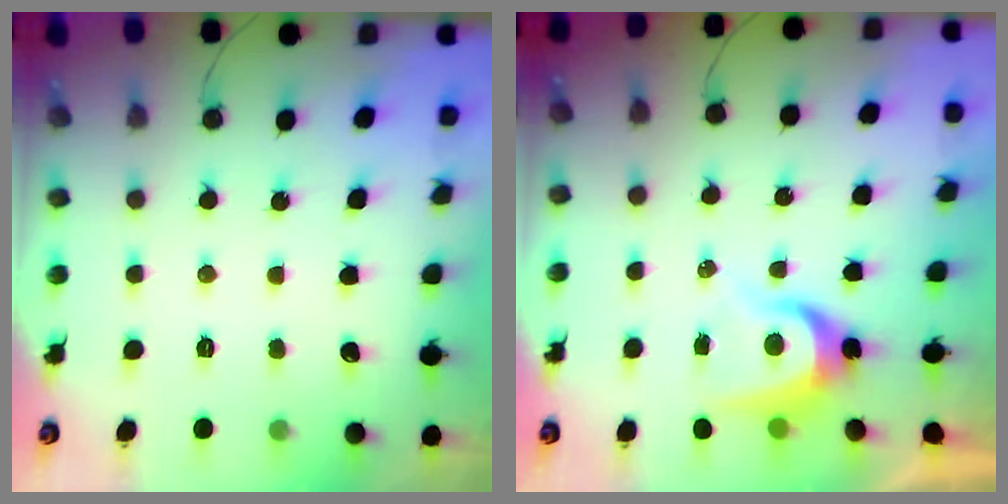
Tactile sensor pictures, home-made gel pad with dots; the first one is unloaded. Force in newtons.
{"total": 6.9, "press": 6.9, "slide": 0.4}